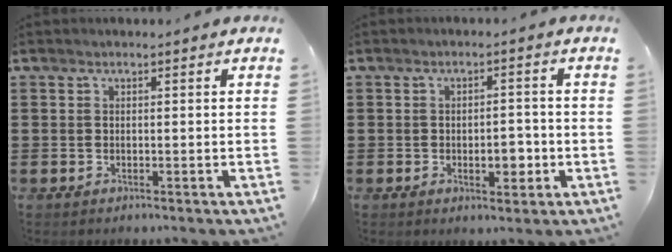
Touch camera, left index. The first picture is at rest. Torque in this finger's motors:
{"motor_torque": [0.16, 0.04, 0.31, 0.06]}